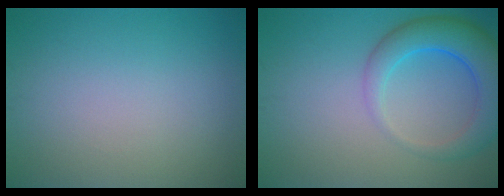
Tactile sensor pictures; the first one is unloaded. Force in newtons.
{"total": 6.1, "press": 6.0, "slide": 0.3}